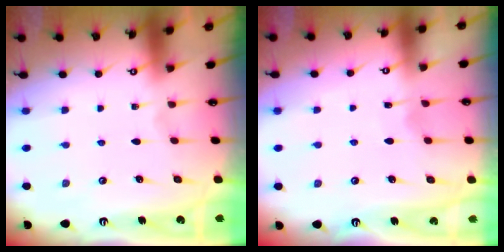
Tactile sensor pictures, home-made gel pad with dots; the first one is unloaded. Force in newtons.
{"total": 3.1, "press": 3.1, "slide": 0.4}